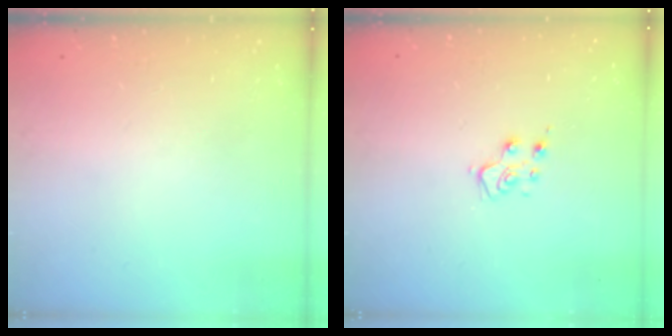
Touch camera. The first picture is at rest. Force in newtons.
{"total": 6.2, "press": 6.1, "slide": 0.8}